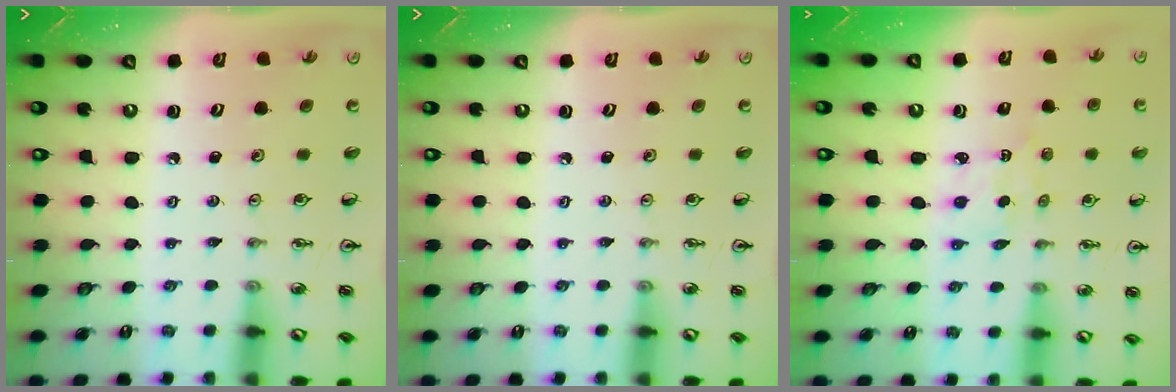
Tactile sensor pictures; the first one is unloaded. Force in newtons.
{"total": 0.0}
{"total": 2.0, "press": 1.9, "slide": 0.6}